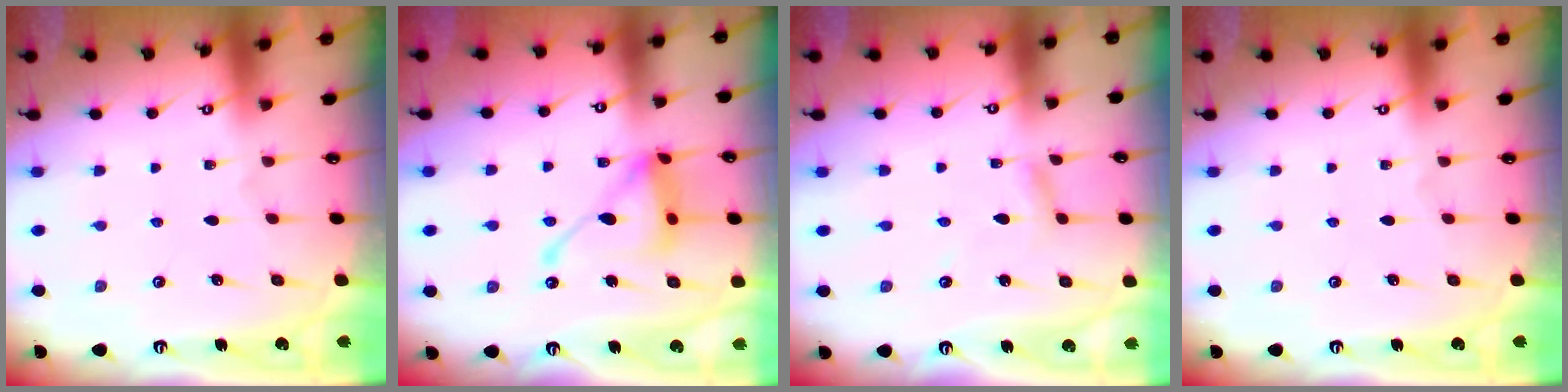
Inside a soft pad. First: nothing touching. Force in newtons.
{"total": 16.3, "press": 16.3, "slide": 1.4}
{"total": 2.8, "press": 2.8, "slide": 0.1}
{"total": 0.0}